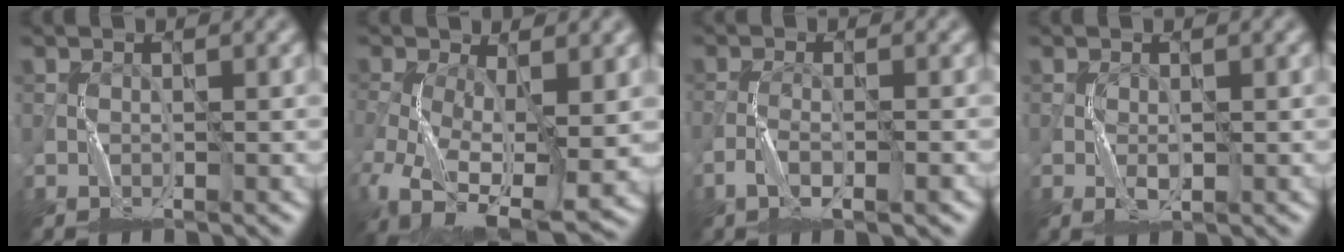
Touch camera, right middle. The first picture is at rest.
{"total": 12.4, "force": [-4.1, 5.8, 10.2], "torque": [-0.212, -0.039, -0.058]}
{"total": 3.2, "force": [-1.6, 0.8, 2.6], "torque": [-0.056, 0.001, -0.031]}
{"total": 1.6, "force": [-0.4, 0.7, 1.4], "torque": [-0.030, 0.000, -0.007]}